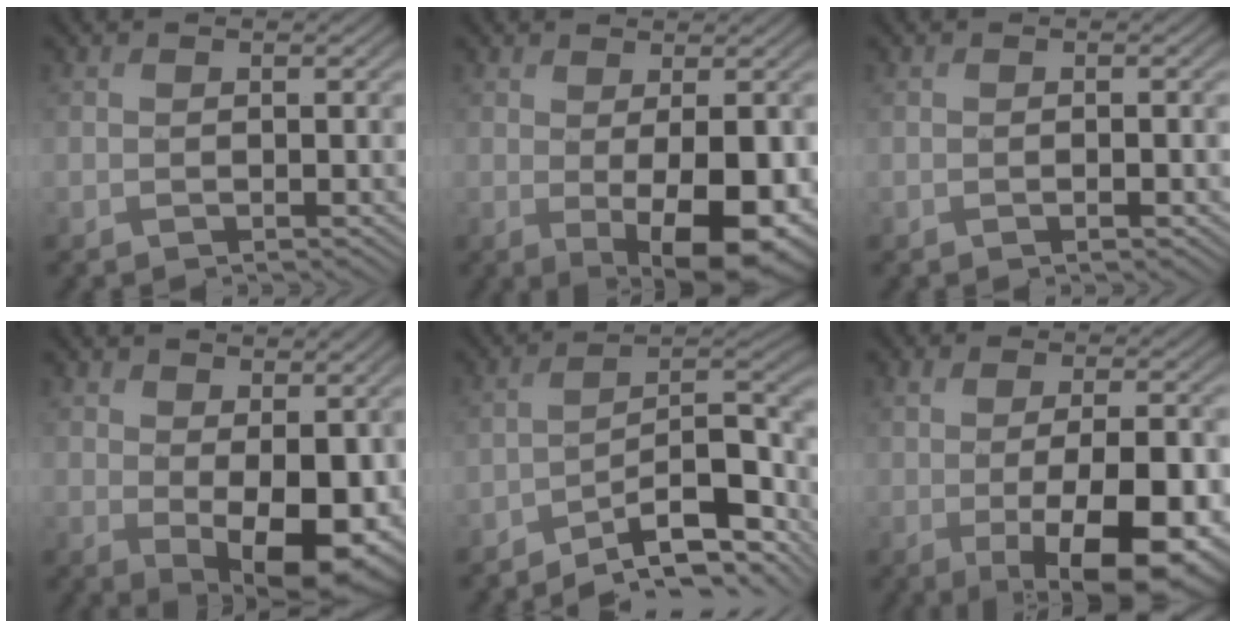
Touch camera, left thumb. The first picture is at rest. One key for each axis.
{"total": 8.7, "fx": -1.0, "fy": 3.4, "fz": 7.9, "tx": -0.116, "ty": -0.014, "tz": -0.004}
{"total": 0.8, "fx": -0.3, "fy": 0.2, "fz": 0.7, "tx": -0.010, "ty": -0.001, "tz": -0.004}
{"total": 10.2, "fx": 0.3, "fy": 5.7, "fz": 8.5, "tx": -0.138, "ty": -0.024, "tz": 0.019}
{"total": 12.5, "fx": -9.3, "fy": 3.6, "fz": 7.6, "tx": -0.117, "ty": 0.003, "tz": -0.151}
{"total": 12.1, "fx": -2.4, "fy": 5.0, "fz": 10.8, "tx": -0.148, "ty": -0.013, "tz": -0.024}